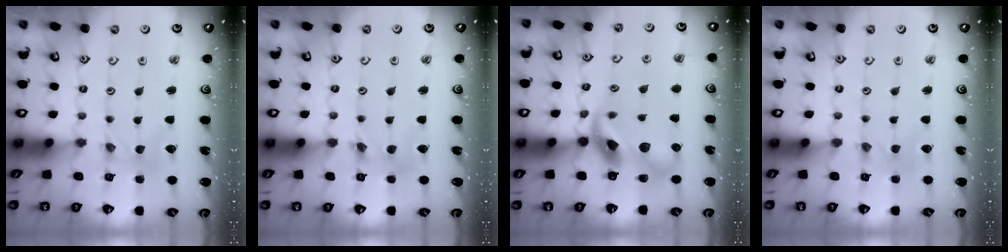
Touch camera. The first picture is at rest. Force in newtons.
{"total": 1.9, "press": 1.9, "slide": 0.2}
{"total": 12.4, "press": 12.2, "slide": 2.2}
{"total": 0.0}